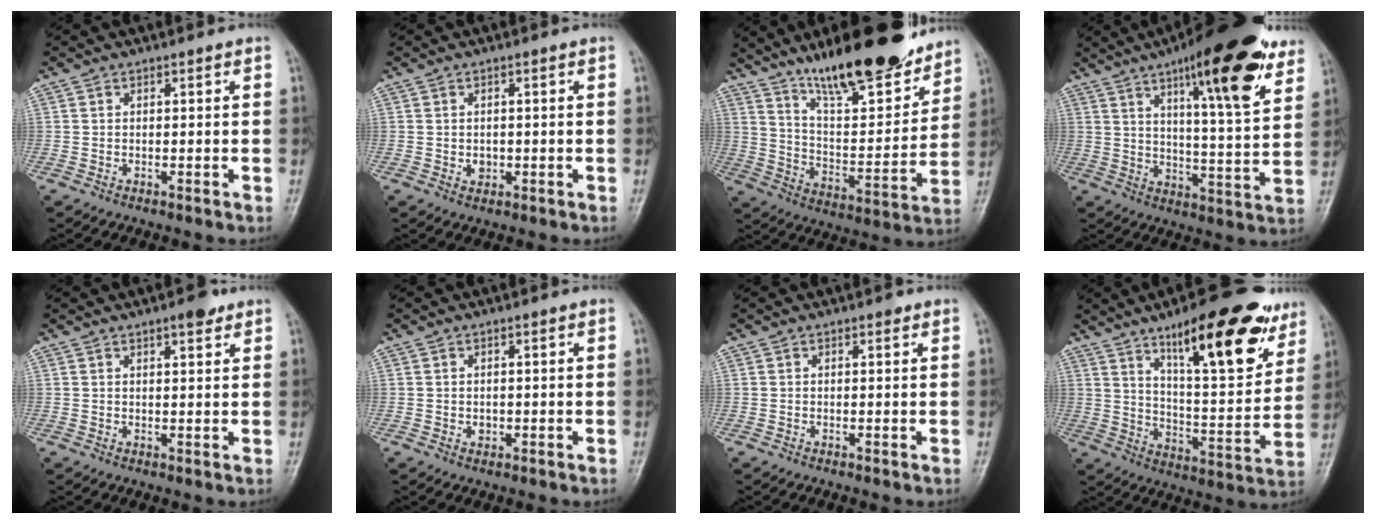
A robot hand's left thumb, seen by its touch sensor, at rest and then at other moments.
{"total": 1.8, "force": [-0.2, 1.5, 1.0], "torque": [-0.007, 0.001, 0.000]}
{"total": 22.1, "force": [16.5, 6.1, 13.3], "torque": [-0.167, -0.085, 0.273]}
{"total": 21.0, "force": [12.3, 4.9, 16.3], "torque": [-0.210, -0.049, 0.181]}
{"total": 3.5, "force": [2.3, 1.1, 2.4], "torque": [-0.026, -0.010, 0.030]}
{"total": 1.2, "force": [-0.1, 1.0, 0.7], "torque": [-0.005, 0.001, 0.000]}
{"total": 0.9, "force": [0.5, 0.4, 0.6], "torque": [-0.007, 0.000, 0.004]}
{"total": 22.2, "force": [13.2, 6.6, 16.6], "torque": [-0.205, -0.058, 0.206]}